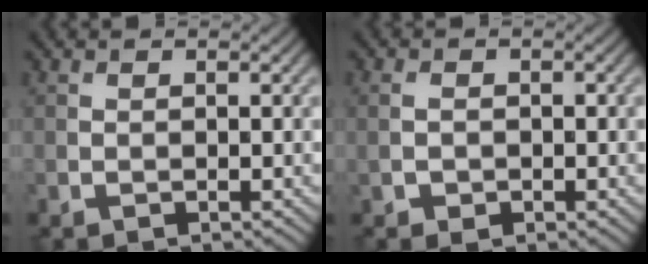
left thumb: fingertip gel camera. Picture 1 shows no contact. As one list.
[{"total": 2.0, "force": [-0.7, 1.3, 1.3], "torque": [-0.027, -0.002, -0.007]}]